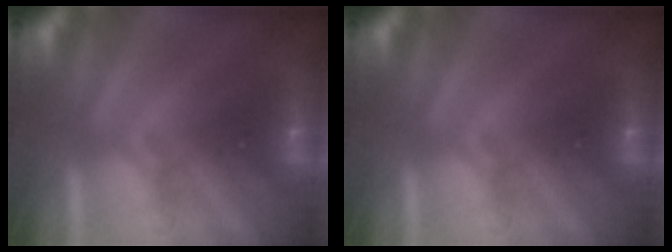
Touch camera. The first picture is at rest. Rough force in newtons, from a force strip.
{"total": 0.0}